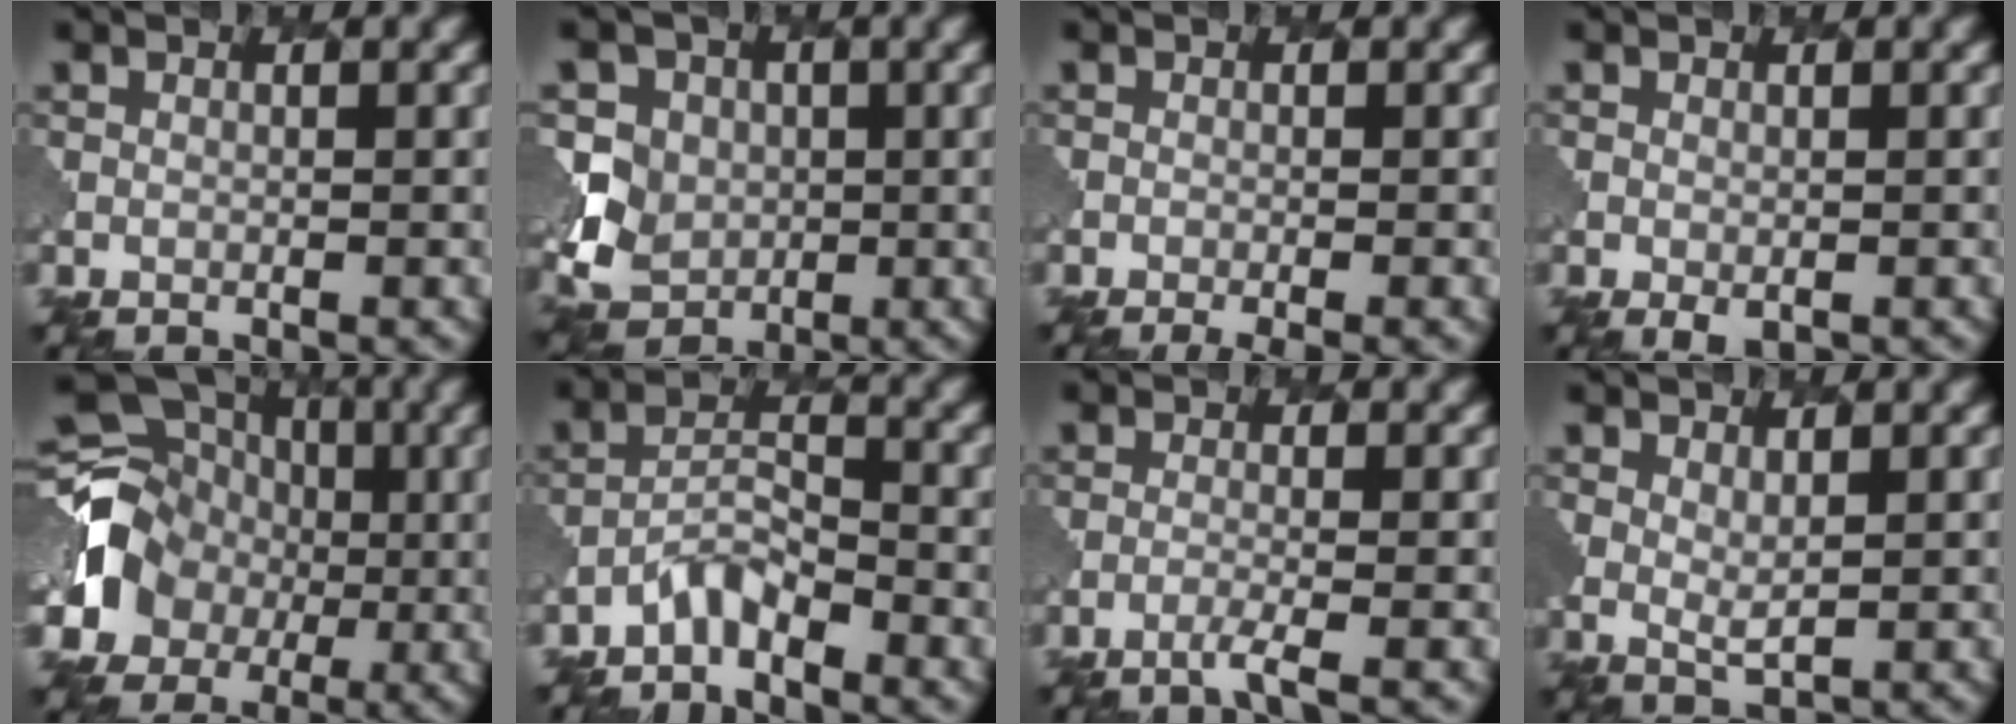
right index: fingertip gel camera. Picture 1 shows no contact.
{"total": 6.7, "force": [0.8, 6.1, 2.7], "torque": [-0.050, 0.014, -0.011]}
{"total": 2.8, "force": [-1.6, 0.8, 2.2], "torque": [-0.017, 0.004, -0.021]}
{"total": 1.2, "force": [-0.3, 0.7, 0.9], "torque": [-0.014, -0.009, 0.000]}
{"total": 8.8, "force": [-0.3, 7.8, 4.0], "torque": [-0.063, -0.015, -0.019]}
{"total": 2.5, "force": [-2.2, 0.8, 1.0], "torque": [-0.021, 0.007, -0.046]}
{"total": 1.6, "force": [-1.1, 0.1, 1.2], "torque": [-0.016, -0.001, -0.034]}
{"total": 1.9, "force": [1.2, 0.8, 1.2], "torque": [-0.029, -0.010, 0.027]}